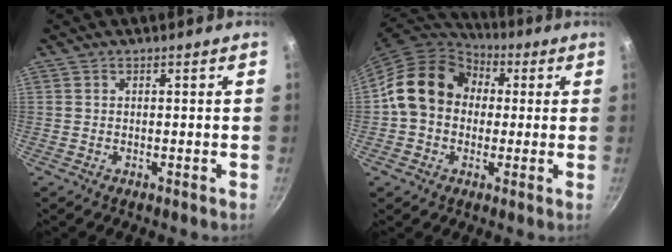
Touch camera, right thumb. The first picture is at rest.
{"total": 15.7, "force": [1.8, 12.8, 8.9], "torque": [-0.122, 0.033, 0.015]}